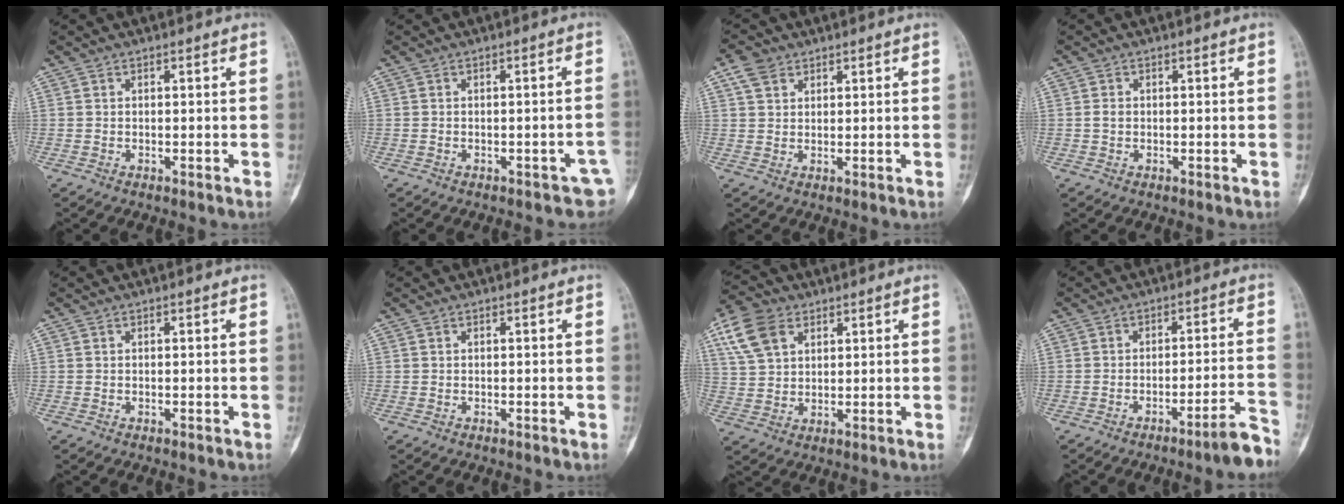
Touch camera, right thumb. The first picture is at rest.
{"total": 4.0, "force": [-2.0, 1.9, 2.8], "torque": [-0.020, 0.014, -0.023]}
{"total": 4.2, "force": [2.4, 3.0, 1.9], "torque": [-0.027, -0.002, 0.048]}
{"total": 1.2, "force": [-0.1, 0.9, 0.7], "torque": [-0.013, 0.002, -0.002]}
{"total": 0.0}
{"total": 0.0}
{"total": 10.1, "force": [4.7, 6.7, 5.9], "torque": [-0.107, -0.002, 0.091]}
{"total": 6.3, "force": [-4.9, 0.1, 4.0], "torque": [-0.048, 0.044, -0.072]}